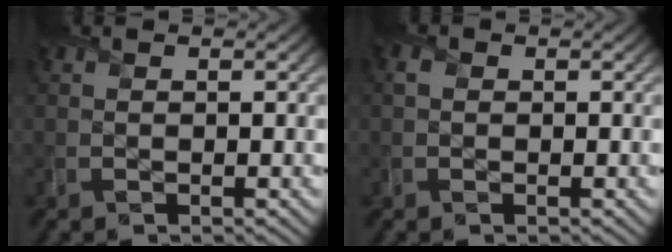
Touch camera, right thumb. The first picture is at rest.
{"total": 1.0, "force": [0.1, 0.9, 0.3], "torque": [-0.005, 0.000, 0.000]}